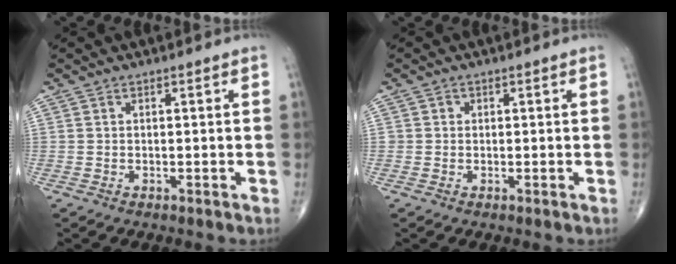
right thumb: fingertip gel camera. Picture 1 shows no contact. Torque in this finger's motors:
{"motor_torque": [0.17, 0.04, 0.18, 0.12, -0.01]}